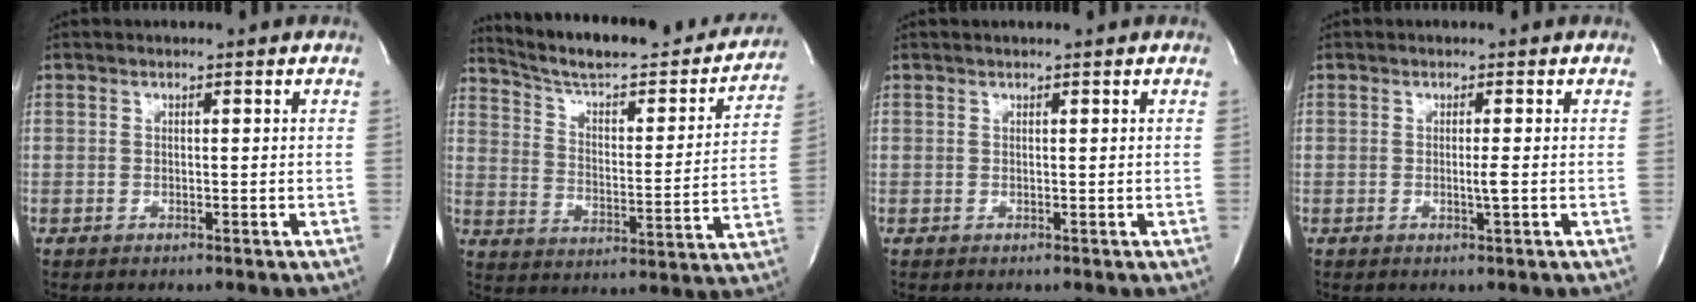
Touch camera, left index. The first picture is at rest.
{"total": 24.2, "force": [21.8, 4.4, 9.6], "torque": [-0.142, -0.033, 0.295]}
{"total": 0.7, "force": [0.5, -0.2, 0.4], "torque": [-0.004, 0.005, 0.009]}
{"total": 1.4, "force": [-0.7, -0.4, 1.1], "torque": [-0.022, -0.009, -0.012]}